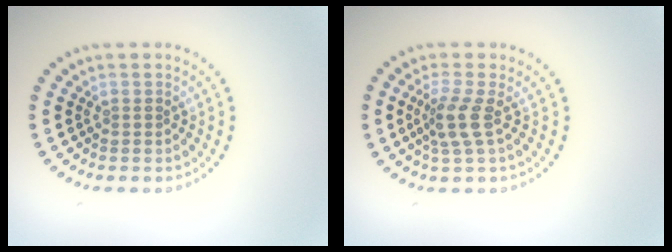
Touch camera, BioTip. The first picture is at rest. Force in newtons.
{"total": 2.6, "press": 1.9, "slide": 1.7}